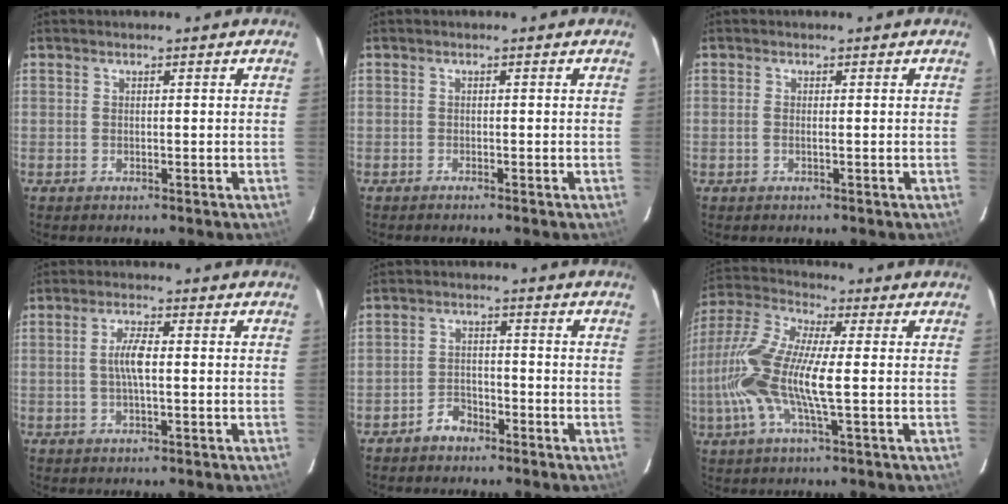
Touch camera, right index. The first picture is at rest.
{"total": 0.6, "force": [-0.6, 0.0, 0.2], "torque": [-0.001, -0.001, -0.011]}
{"total": 0.8, "force": [-0.2, -0.1, 0.7], "torque": [-0.015, 0.000, -0.006]}
{"total": 4.1, "force": [-0.1, 0.8, 4.1], "torque": [-0.078, 0.004, -0.001]}
{"total": 3.9, "force": [-3.0, 2.2, 0.9], "torque": [-0.027, 0.012, -0.051]}
{"total": 15.8, "force": [-1.4, 3.0, 15.4], "torque": [-0.310, 0.003, -0.039]}